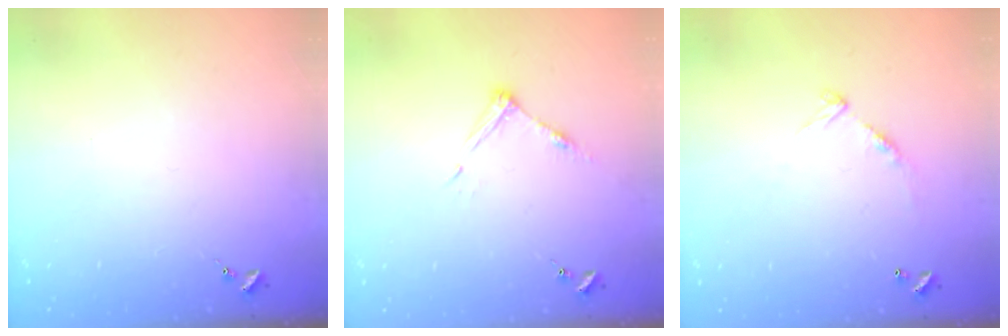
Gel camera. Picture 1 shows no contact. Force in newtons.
{"total": 6.8, "press": 6.7, "slide": 0.4}
{"total": 8.8, "press": 8.8, "slide": 0.7}